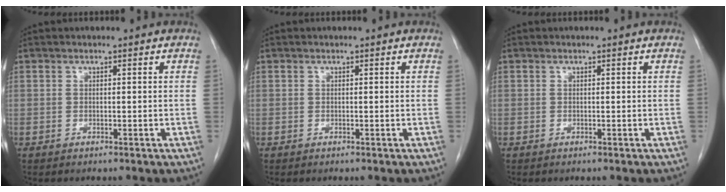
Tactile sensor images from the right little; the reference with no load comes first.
{"total": 0.0}
{"total": 0.0}